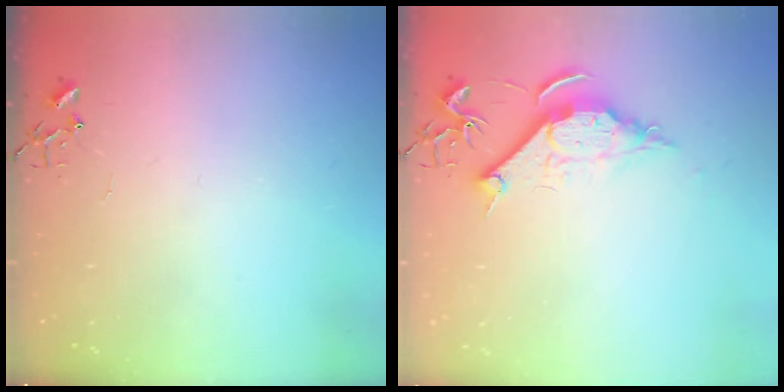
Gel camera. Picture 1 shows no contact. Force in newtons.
{"total": 9.6, "press": 9.6, "slide": 0.4}